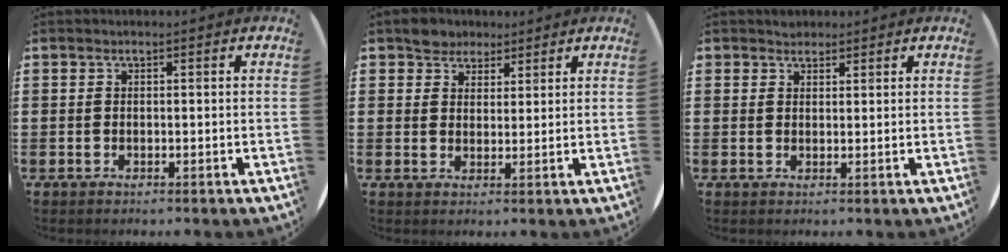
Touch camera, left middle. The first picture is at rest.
{"total": 3.4, "force": [2.8, 1.8, -0.2], "torque": [0.002, 0.004, 0.054]}
{"total": 1.6, "force": [1.4, 0.6, -0.1], "torque": [0.008, 0.000, 0.027]}